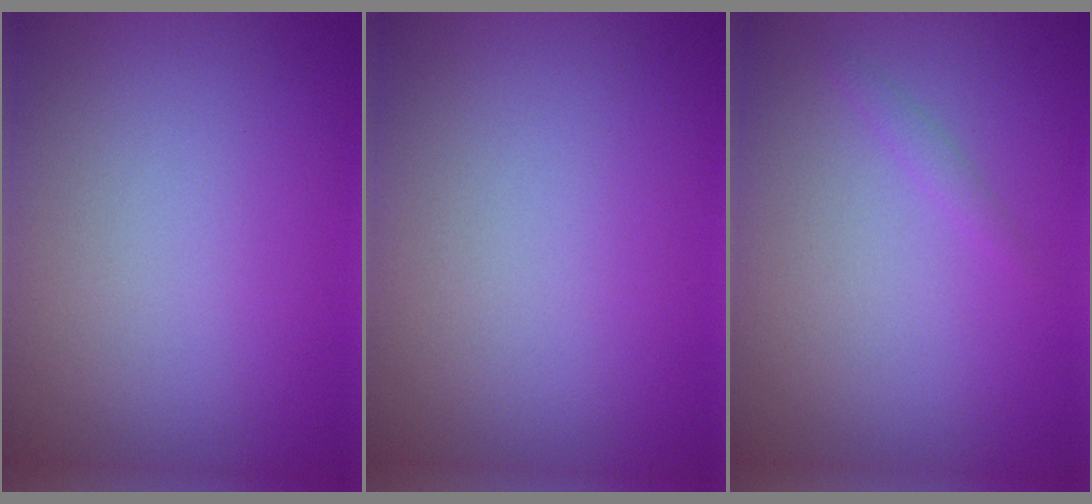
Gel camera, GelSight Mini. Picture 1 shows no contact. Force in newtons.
{"total": 0.0}
{"total": 0.7, "press": 0.7, "slide": 0.0}